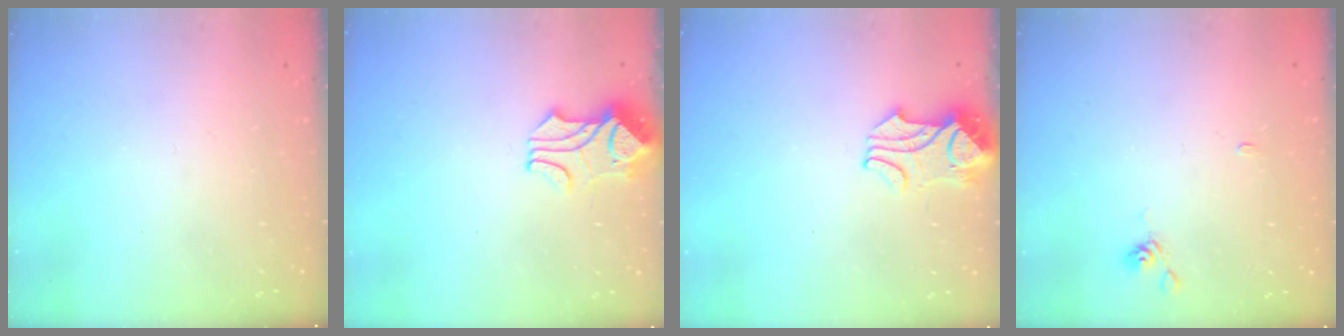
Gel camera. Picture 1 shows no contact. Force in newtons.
{"total": 1.7, "press": 1.4, "slide": 1.0}
{"total": 2.2, "press": 2.1, "slide": 0.5}
{"total": 4.5, "press": 4.5, "slide": 0.1}